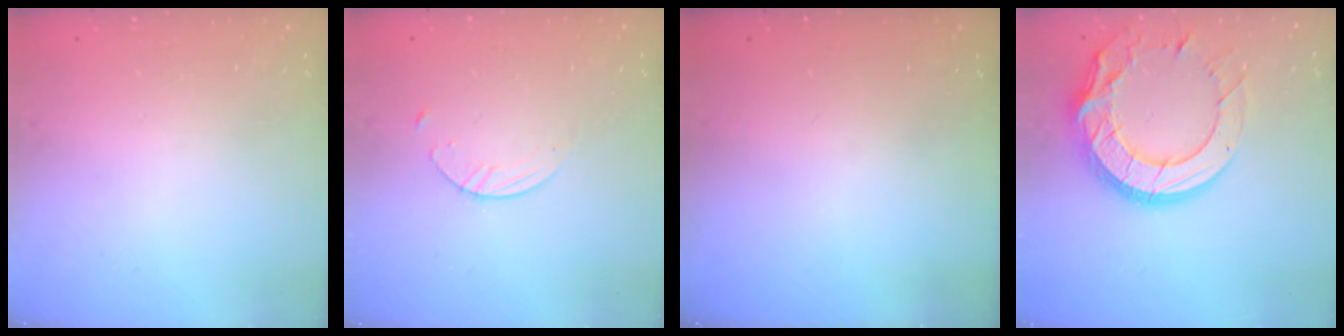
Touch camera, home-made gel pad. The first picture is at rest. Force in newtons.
{"total": 2.7, "press": 2.6, "slide": 0.3}
{"total": 0.0}
{"total": 20.2, "press": 20.1, "slide": 1.7}